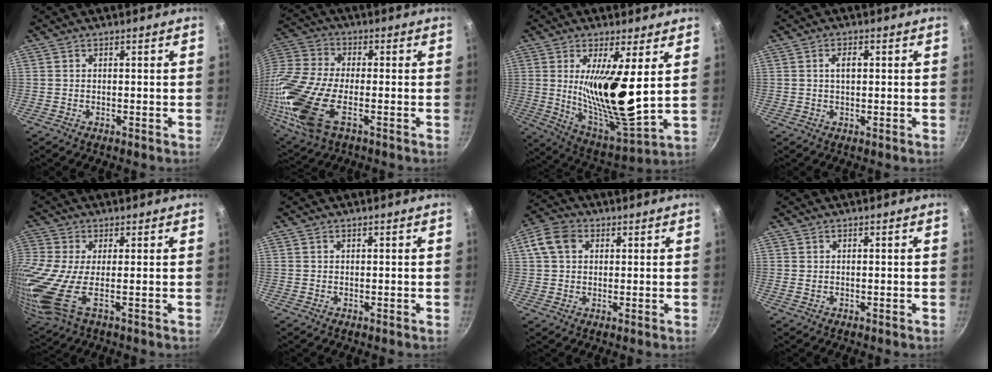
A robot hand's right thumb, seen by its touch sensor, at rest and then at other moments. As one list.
[{"total": 20.9, "force": [-5.7, 10.3, 17.3], "torque": [-0.389, -0.010, -0.123]}, {"total": 17.4, "force": [4.0, 4.1, 16.5], "torque": [-0.283, -0.060, 0.076]}, {"total": 2.7, "force": [0.5, 1.5, 2.2], "torque": [-0.032, 0.006, 0.007]}, {"total": 11.5, "force": [-0.7, 3.7, 10.9], "torque": [-0.251, -0.017, -0.016]}, {"total": 0.0}, {"total": 6.6, "force": [1.9, 5.2, 3.6], "torque": [-0.050, 0.006, 0.024]}, {"total": 0.0}]